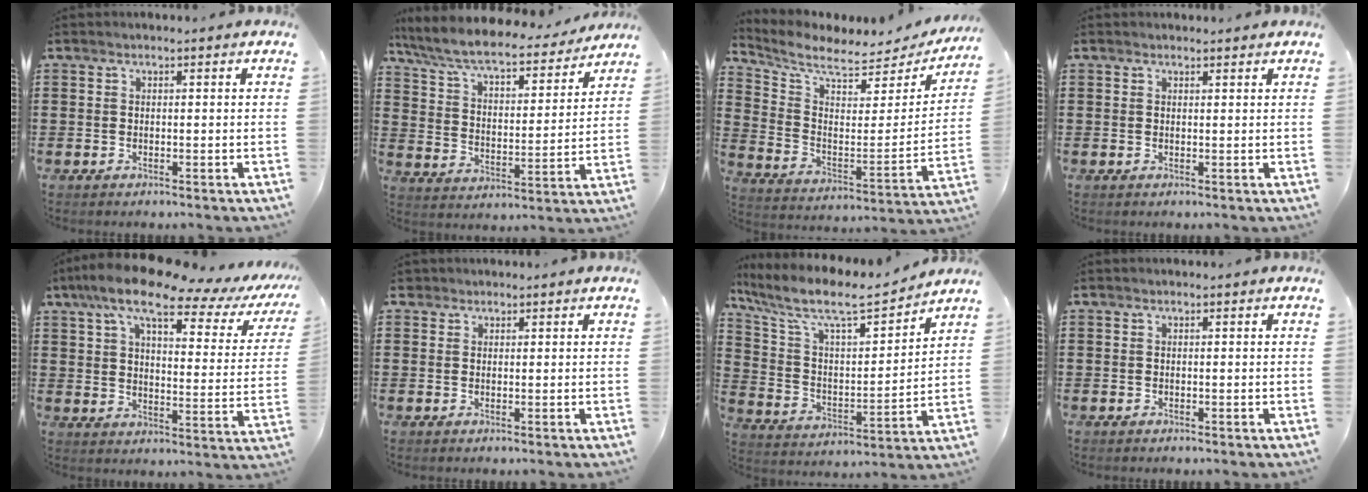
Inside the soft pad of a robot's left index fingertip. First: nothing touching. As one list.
[{"total": 8.2, "force": [7.4, 1.0, 3.4], "torque": [-0.098, -0.042, 0.125]}, {"total": 6.7, "force": [5.8, 1.7, 2.9], "torque": [-0.088, -0.043, 0.098]}, {"total": 0.7, "force": [0.6, 0.1, 0.1], "torque": [-0.005, -0.001, 0.013]}, {"total": 11.8, "force": [8.5, 2.7, 7.7], "torque": [-0.165, -0.033, 0.141]}, {"total": 1.2, "force": [0.9, 0.8, 0.2], "torque": [-0.008, 0.006, 0.018]}, {"total": 9.2, "force": [7.5, 2.0, 4.9], "torque": [-0.130, -0.047, 0.125]}, {"total": 0.0}]